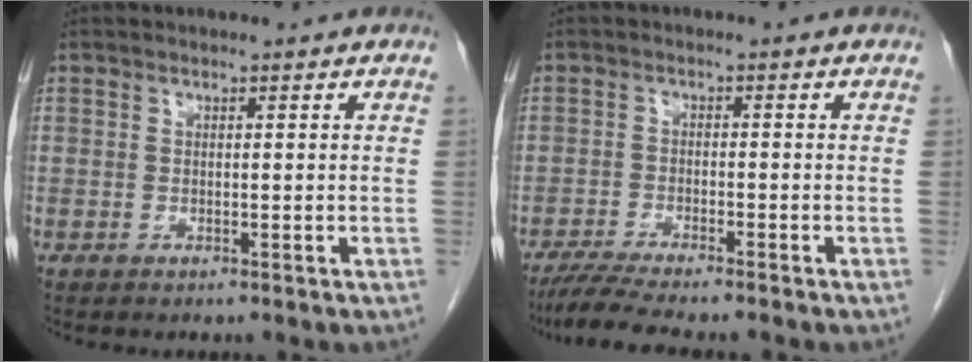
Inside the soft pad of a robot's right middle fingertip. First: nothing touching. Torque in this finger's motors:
{"motor_torque": [0.03, -0.01, 0.02, 0.06]}